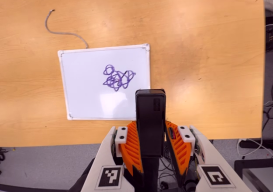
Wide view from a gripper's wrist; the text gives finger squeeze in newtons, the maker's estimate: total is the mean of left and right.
{"total": 4.9, "left": 3.6, "right": 6.2}